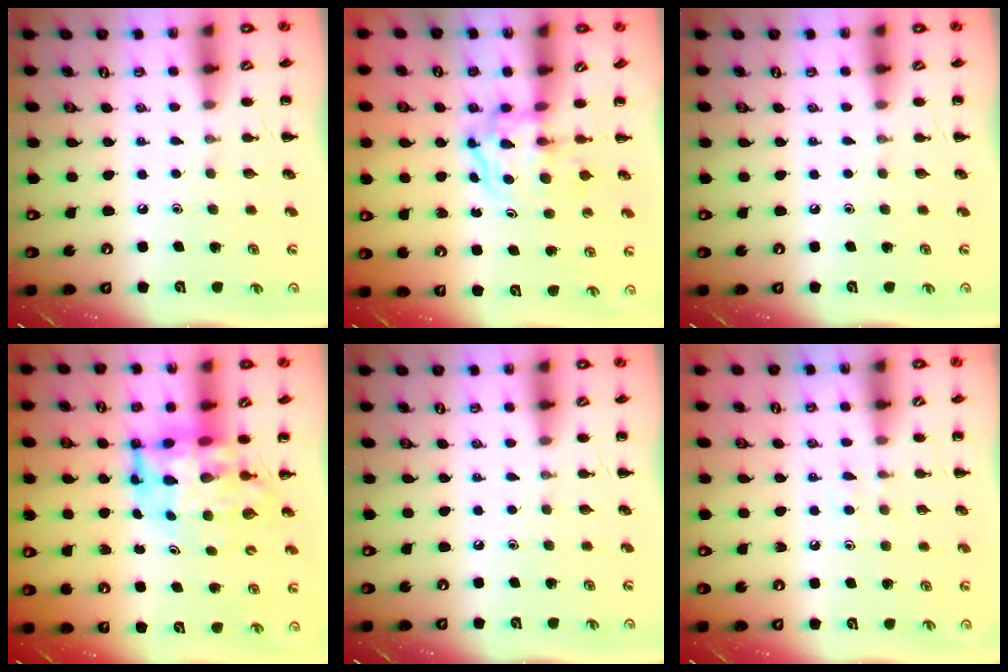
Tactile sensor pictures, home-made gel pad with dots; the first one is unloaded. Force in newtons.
{"total": 3.6, "press": 3.6, "slide": 0.4}
{"total": 0.0}
{"total": 8.4, "press": 7.9, "slide": 2.6}
{"total": 0.0}
{"total": 2.9, "press": 2.5, "slide": 1.4}